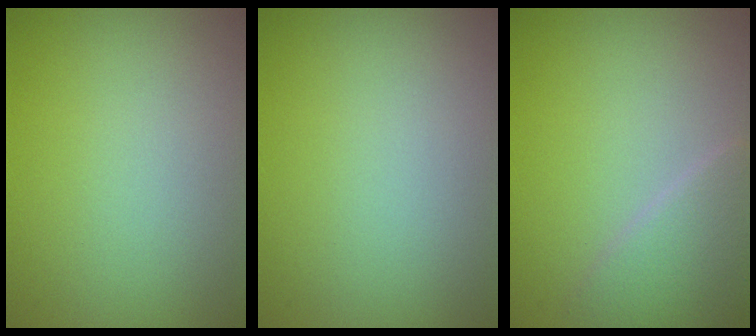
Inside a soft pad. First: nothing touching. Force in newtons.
{"total": 0.0}
{"total": 2.8, "press": 2.8, "slide": 0.3}